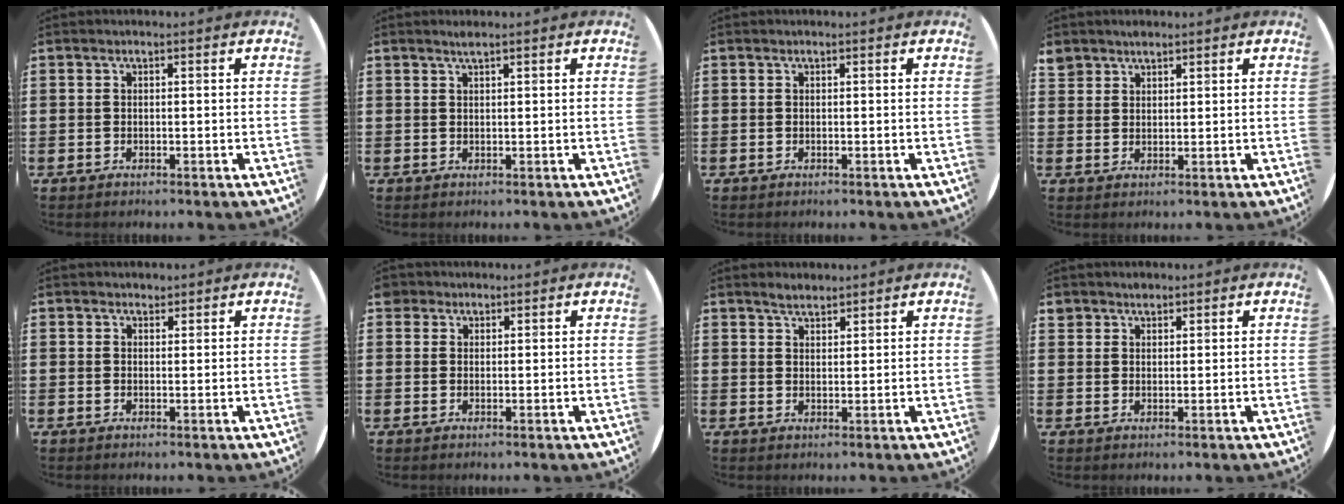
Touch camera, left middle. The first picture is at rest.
{"total": 1.0, "force": [0.8, -0.1, 0.5], "torque": [-0.009, 0.000, 0.015]}
{"total": 0.0}
{"total": 2.1, "force": [1.9, 1.0, -0.1], "torque": [-0.002, 0.003, 0.039]}
{"total": 1.1, "force": [1.0, 0.3, 0.0], "torque": [0.000, 0.001, 0.021]}
{"total": 1.7, "force": [1.4, 0.9, 0.1], "torque": [0.003, 0.001, 0.026]}
{"total": 2.3, "force": [2.2, 0.7, 0.6], "torque": [-0.015, 0.005, 0.042]}
{"total": 1.7, "force": [1.6, 0.8, 0.0], "torque": [0.006, -0.001, 0.030]}